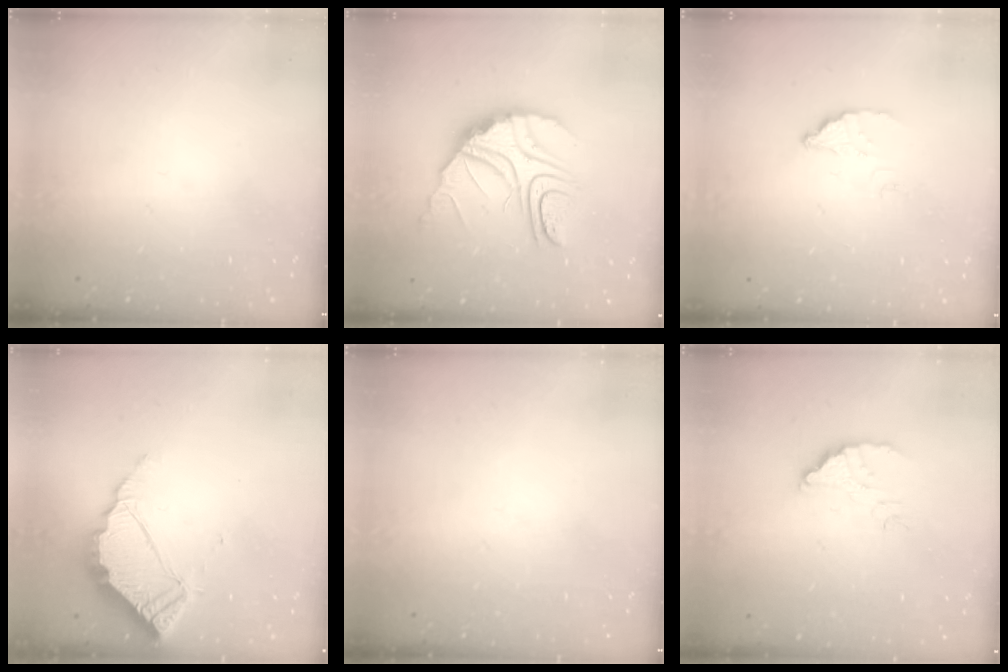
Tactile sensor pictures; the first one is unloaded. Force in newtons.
{"total": 14.7, "press": 14.7, "slide": 1.1}
{"total": 2.8, "press": 2.7, "slide": 0.2}
{"total": 6.6, "press": 6.6, "slide": 0.2}
{"total": 0.0}
{"total": 3.4, "press": 3.4, "slide": 0.1}